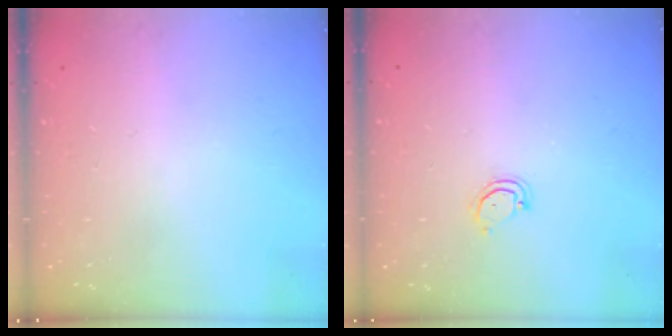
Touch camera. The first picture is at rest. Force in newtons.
{"total": 2.5, "press": 2.5, "slide": 0.1}